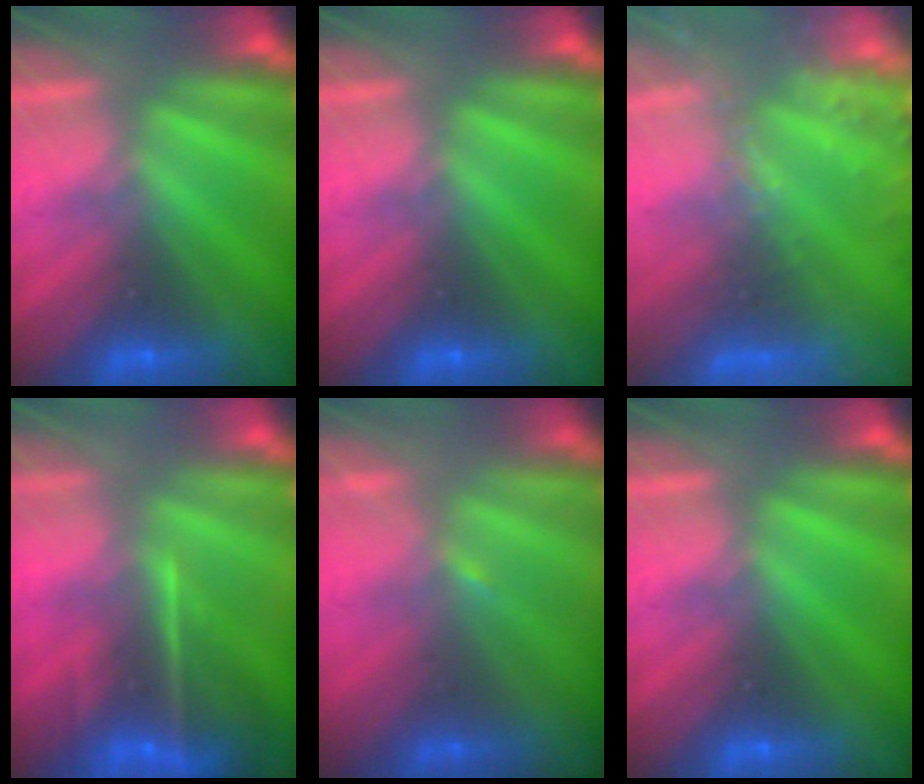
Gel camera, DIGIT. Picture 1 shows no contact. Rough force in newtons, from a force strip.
{"total": 0.0}
{"total": 8.2}
{"total": 7.6}
{"total": 1.1}
{"total": 0.0}